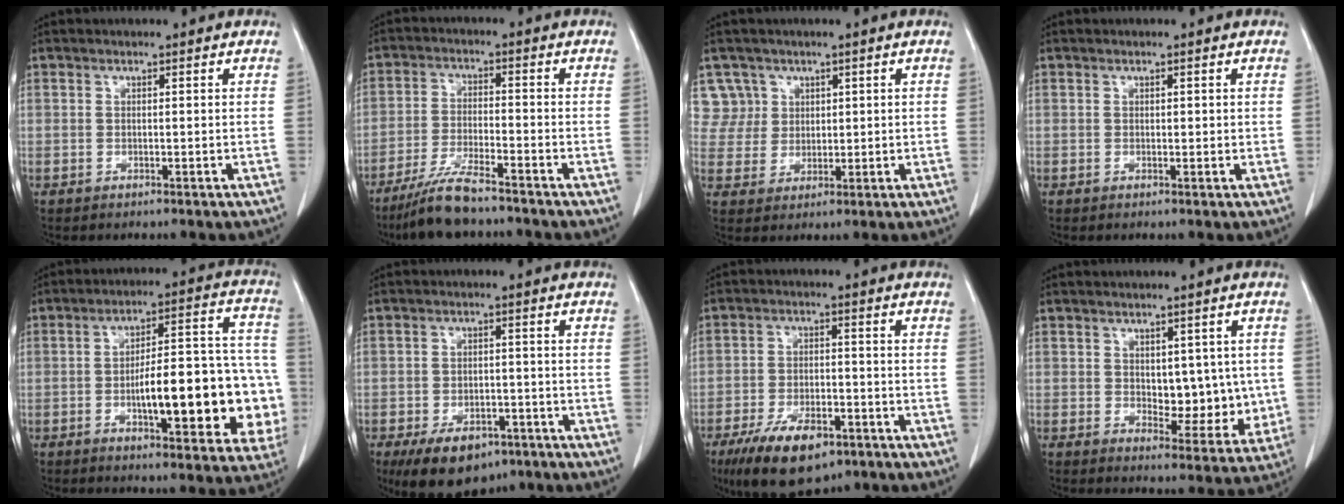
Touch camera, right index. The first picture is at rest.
{"total": 8.0, "force": [-6.6, 0.8, 4.4], "torque": [-0.088, -0.024, -0.122]}
{"total": 5.5, "force": [2.6, 4.8, -0.8], "torque": [0.030, 0.014, 0.055]}
{"total": 0.7, "force": [0.3, 0.4, 0.5], "torque": [-0.004, 0.000, 0.003]}
{"total": 20.0, "force": [-4.4, 5.7, 18.7], "torque": [-0.192, 0.046, -0.046]}
{"total": 10.0, "force": [-6.7, 5.2, 5.3], "torque": [-0.083, -0.002, -0.101]}
{"total": 11.5, "force": [-7.2, 4.9, 7.6], "torque": [-0.135, -0.009, -0.116]}
{"total": 7.7, "force": [0.4, 4.5, 6.3], "torque": [-0.064, 0.002, 0.019]}